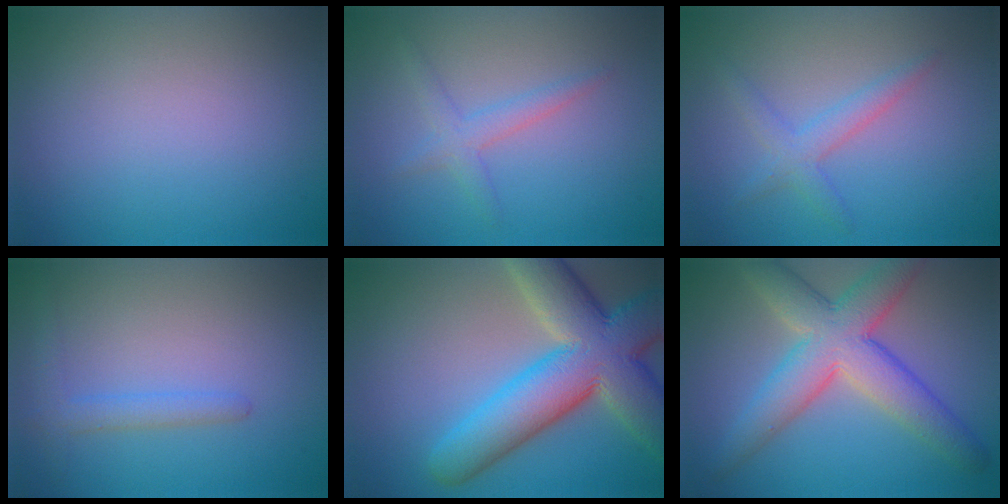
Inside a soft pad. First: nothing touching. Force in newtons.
{"total": 2.0, "press": 1.9, "slide": 0.2}
{"total": 2.3, "press": 2.3, "slide": 0.1}
{"total": 2.0, "press": 2.0, "slide": 0.2}
{"total": 11.9, "press": 11.9, "slide": 0.6}
{"total": 7.9, "press": 7.9, "slide": 0.3}